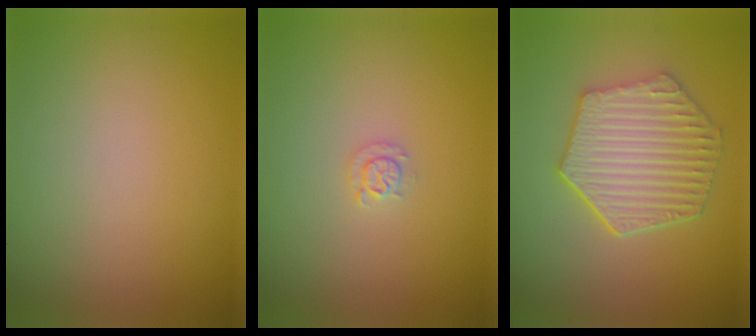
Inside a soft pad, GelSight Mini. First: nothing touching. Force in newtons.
{"total": 1.1, "press": 1.1, "slide": 0.2}
{"total": 6.4, "press": 4.8, "slide": 4.2}